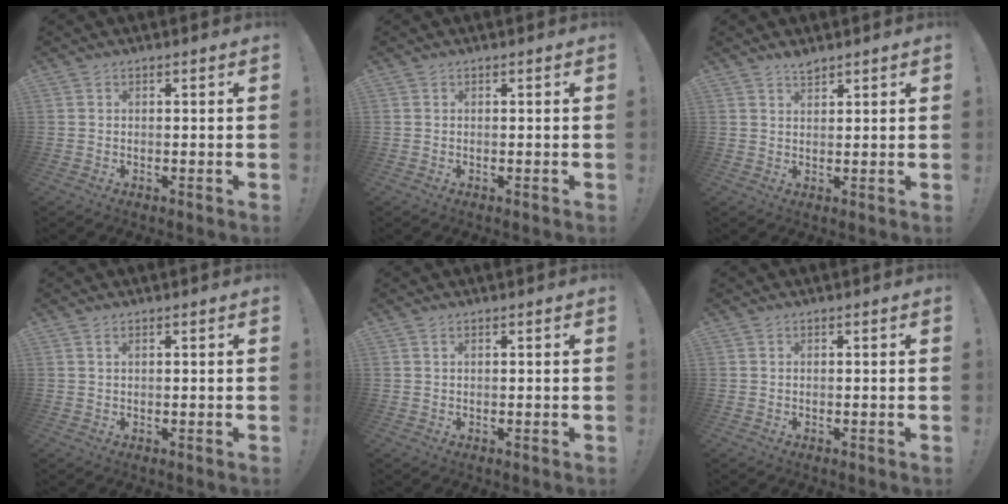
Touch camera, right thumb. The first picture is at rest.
{"total": 0.0}
{"total": 2.7, "force": [2.4, 0.7, 0.9], "torque": [-0.007, -0.019, 0.041]}
{"total": 1.0, "force": [0.5, 0.3, 0.8], "torque": [-0.011, -0.002, 0.008]}
{"total": 0.6, "force": [0.3, 0.1, 0.5], "torque": [-0.011, 0.002, 0.006]}
{"total": 0.0}